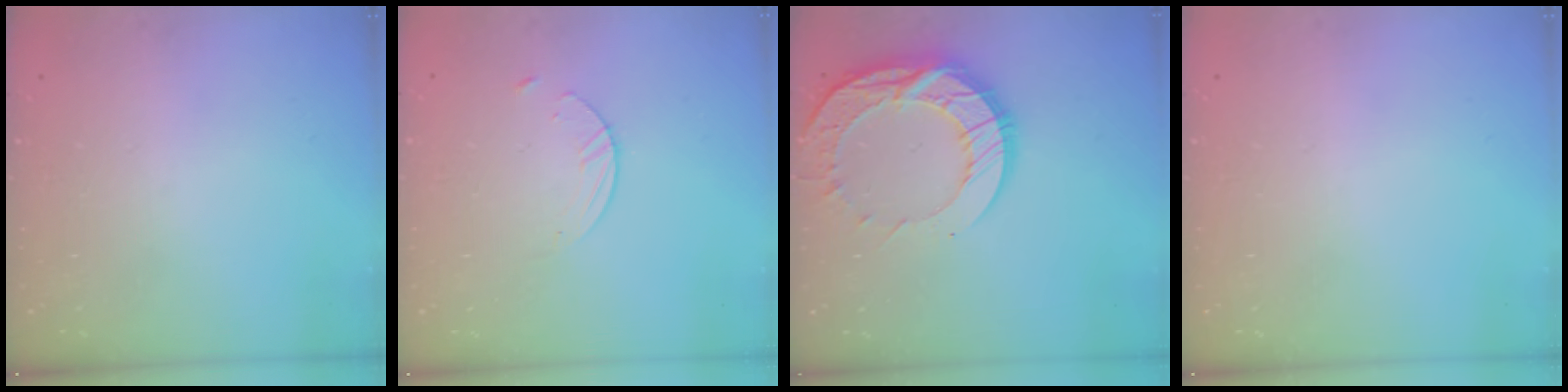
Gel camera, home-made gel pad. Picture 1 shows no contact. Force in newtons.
{"total": 2.7, "press": 2.6, "slide": 0.3}
{"total": 14.6, "press": 14.6, "slide": 1.2}
{"total": 0.0}